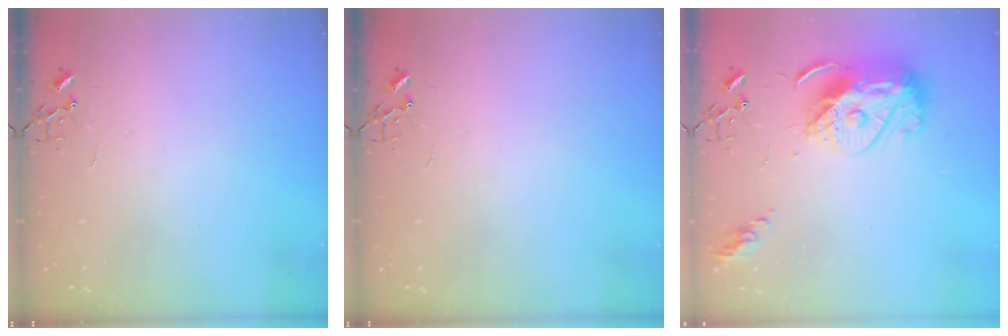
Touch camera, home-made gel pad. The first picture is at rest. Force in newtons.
{"total": 0.0}
{"total": 15.1, "press": 15.0, "slide": 1.1}